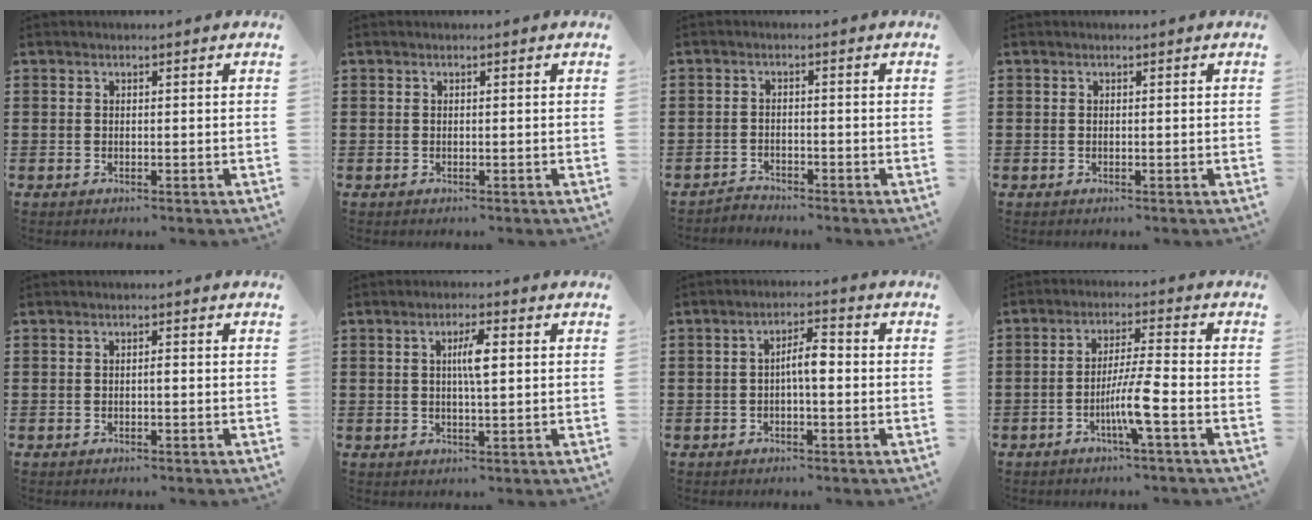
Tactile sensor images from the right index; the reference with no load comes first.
{"total": 0.0}
{"total": 2.1, "force": [-2.0, 0.3, -0.2], "torque": [-0.003, 0.004, -0.047]}
{"total": 0.0}
{"total": 0.7, "force": [-0.2, 0.2, 0.7], "torque": [-0.014, -0.003, -0.004]}
{"total": 4.1, "force": [0.7, 0.9, 4.0], "torque": [-0.078, 0.006, 0.009]}
{"total": 3.9, "force": [-0.4, 1.0, 3.7], "torque": [-0.069, 0.009, -0.011]}
{"total": 6.5, "force": [-2.7, -0.2, 5.9], "torque": [-0.112, -0.011, -0.053]}